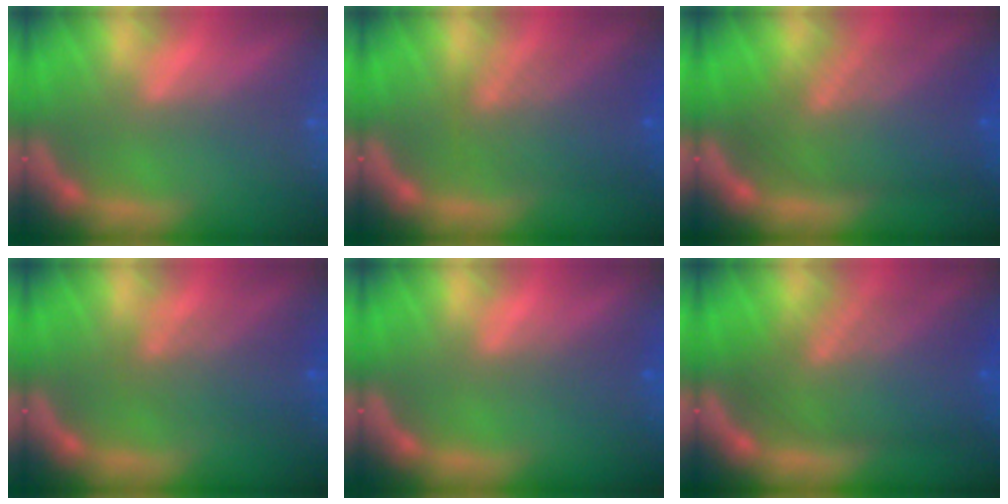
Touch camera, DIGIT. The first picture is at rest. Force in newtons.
{"total": 6.0}
{"total": 9.1}
{"total": 4.1}
{"total": 1.4}
{"total": 9.1}